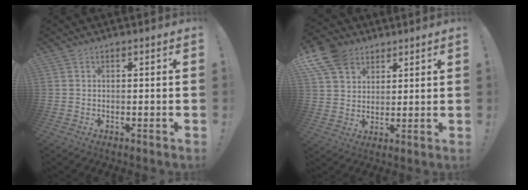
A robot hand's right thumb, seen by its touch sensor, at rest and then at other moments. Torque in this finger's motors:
{"motor_torque": [-0.33, 0.63, 0.02, 0.23, 0.18]}